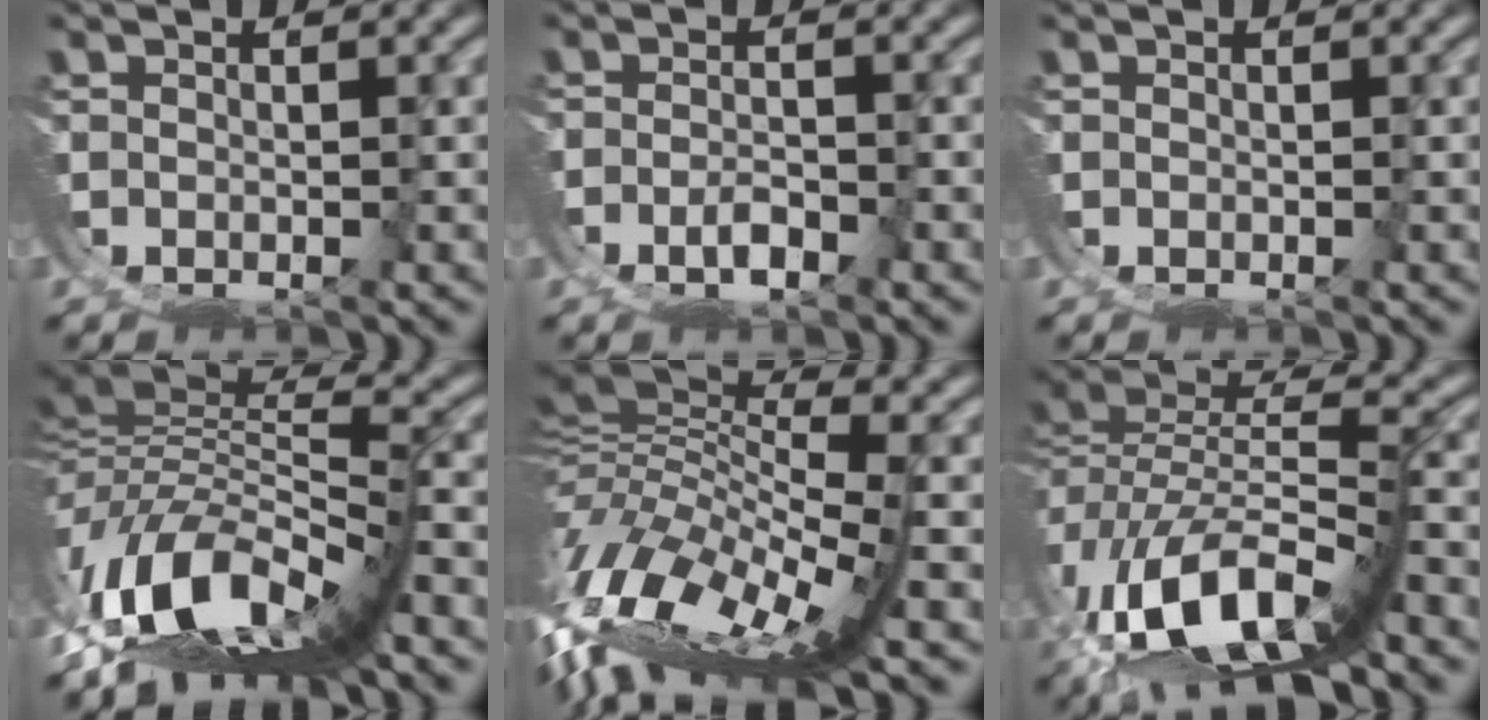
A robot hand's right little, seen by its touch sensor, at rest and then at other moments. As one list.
[{"total": 1.3, "force": [0.3, -0.3, 1.2], "torque": [-0.012, -0.004, 0.009]}, {"total": 0.0}, {"total": 14.9, "force": [-0.5, 8.1, 12.5], "torque": [-0.211, -0.030, 0.006]}, {"total": 16.5, "force": [-1.2, 9.4, 13.5], "torque": [-0.253, -0.046, 0.006]}, {"total": 10.4, "force": [-0.3, 5.6, 8.8], "torque": [-0.164, -0.016, 0.000]}]